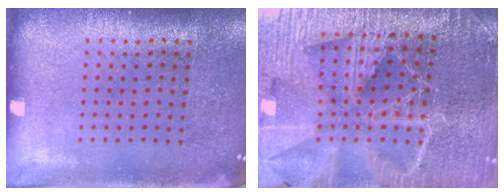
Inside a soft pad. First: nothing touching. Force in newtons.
{"total": 4.9, "press": 4.5, "slide": 2.0}